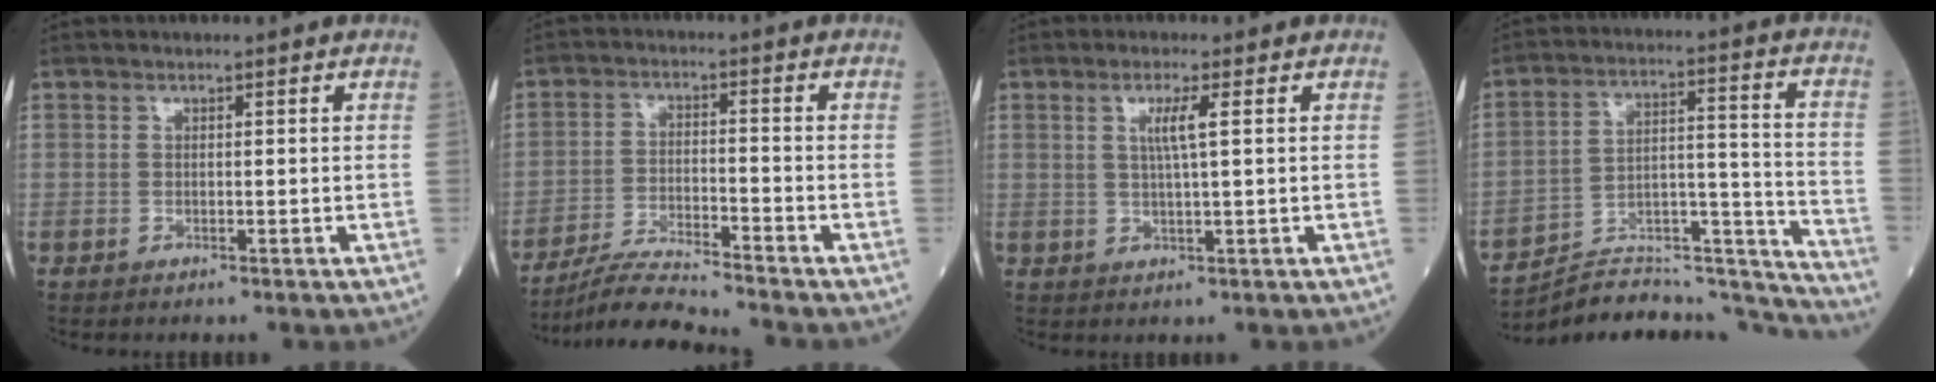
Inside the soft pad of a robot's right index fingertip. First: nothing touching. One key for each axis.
{"total": 7.1, "fx": -6.7, "fy": -1.5, "fz": 1.7, "tx": -0.030, "ty": -0.018, "tz": -0.127}
{"total": 3.5, "fx": 1.1, "fy": -0.3, "fz": 3.3, "tx": -0.061, "ty": -0.001, "tz": 0.020}
{"total": 19.1, "fx": -18.9, "fy": 1.4, "fz": 2.1, "tx": -0.024, "ty": 0.056, "tz": -0.283}